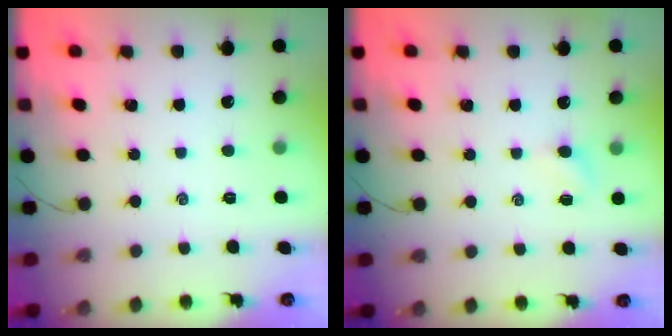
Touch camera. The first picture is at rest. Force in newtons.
{"total": 3.4, "press": 3.2, "slide": 1.0}